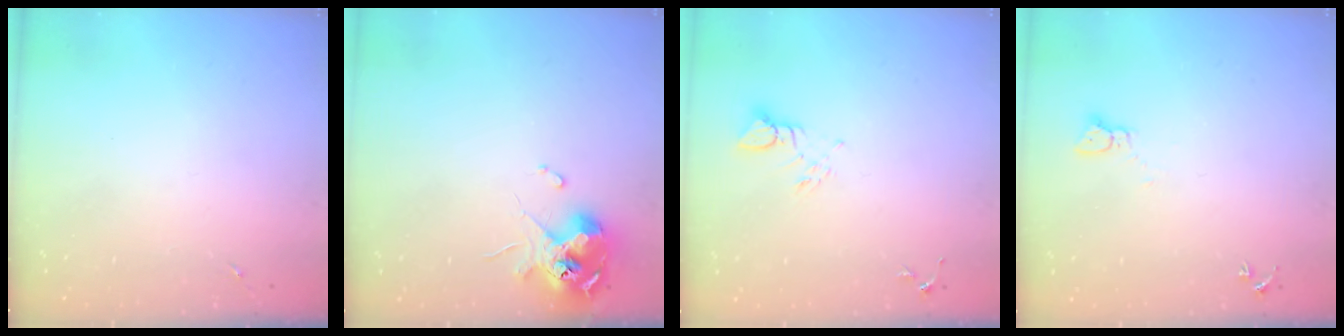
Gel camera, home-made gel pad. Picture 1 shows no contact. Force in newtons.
{"total": 11.3, "press": 11.2, "slide": 1.5}
{"total": 3.9, "press": 3.9, "slide": 0.5}
{"total": 2.3, "press": 2.3, "slide": 0.3}